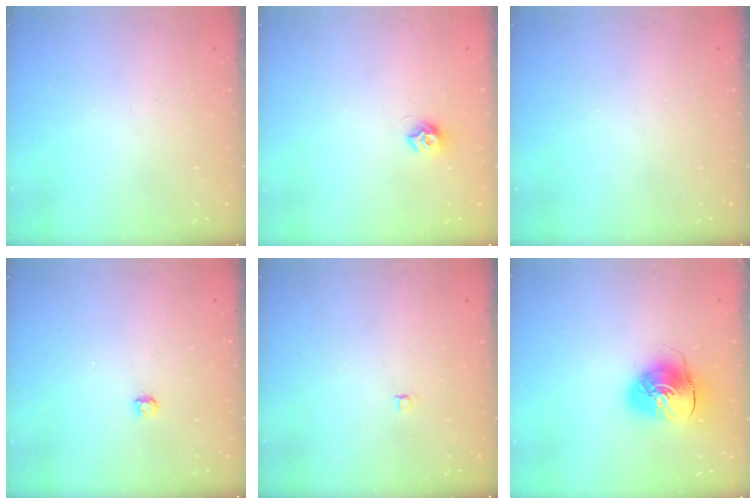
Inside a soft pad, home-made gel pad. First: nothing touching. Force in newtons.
{"total": 7.6, "press": 7.6, "slide": 0.6}
{"total": 0.0}
{"total": 2.9, "press": 2.9, "slide": 0.3}
{"total": 3.4, "press": 3.4, "slide": 0.3}
{"total": 9.4, "press": 9.3, "slide": 1.3}